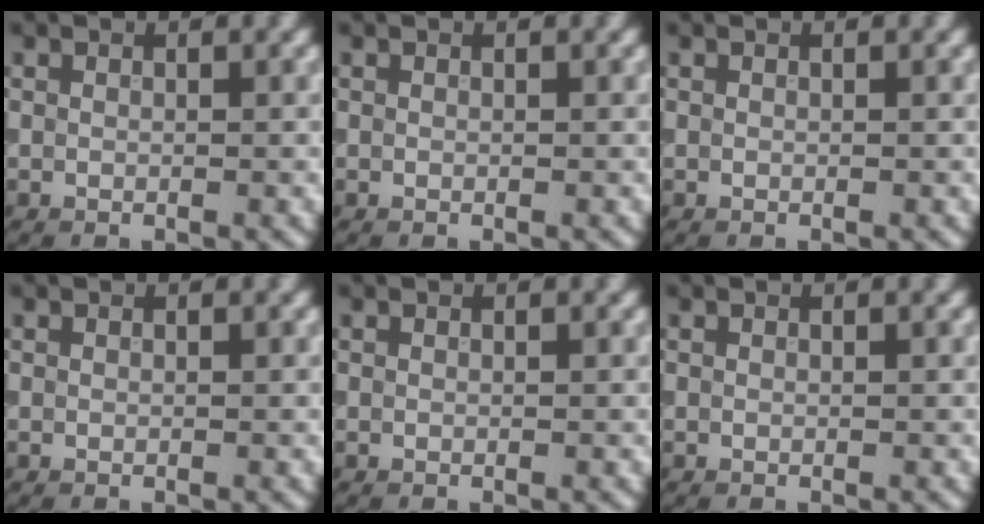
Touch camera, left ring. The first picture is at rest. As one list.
[{"total": 0.0}, {"total": 0.0}, {"total": 0.0}, {"total": 0.0}, {"total": 0.0}]